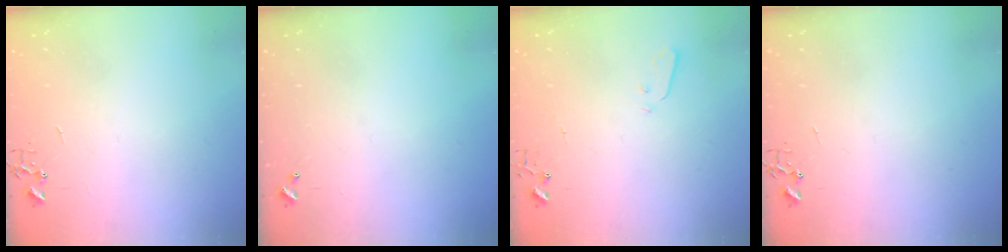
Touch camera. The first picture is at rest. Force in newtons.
{"total": 0.0}
{"total": 3.2, "press": 3.2, "slide": 0.1}
{"total": 0.0}